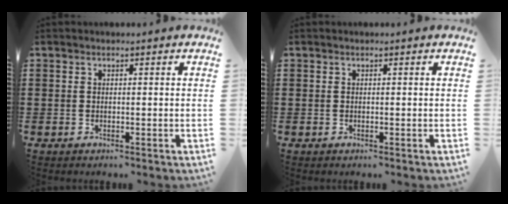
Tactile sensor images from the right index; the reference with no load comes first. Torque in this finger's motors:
{"motor_torque": [-0.04, 0.01, 0.00, 0.00]}